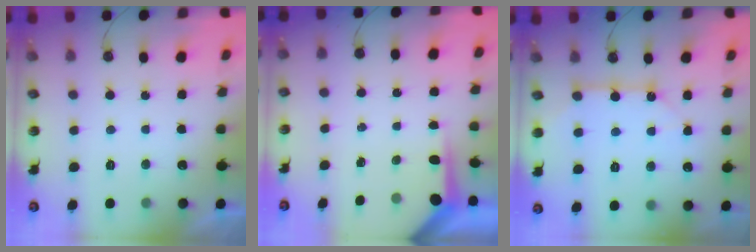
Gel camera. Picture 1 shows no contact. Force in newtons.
{"total": 4.0, "press": 4.0, "slide": 0.3}
{"total": 9.8, "press": 9.8, "slide": 1.1}